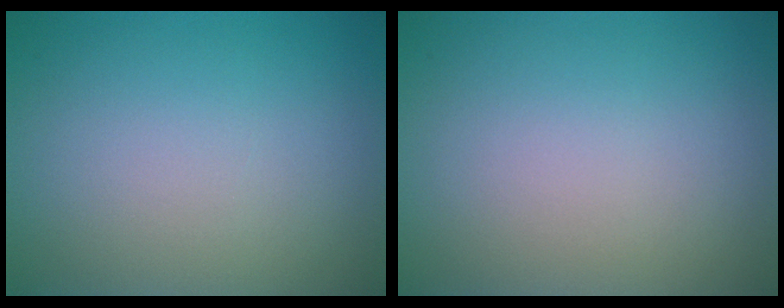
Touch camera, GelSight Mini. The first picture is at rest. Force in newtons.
{"total": 0.0}